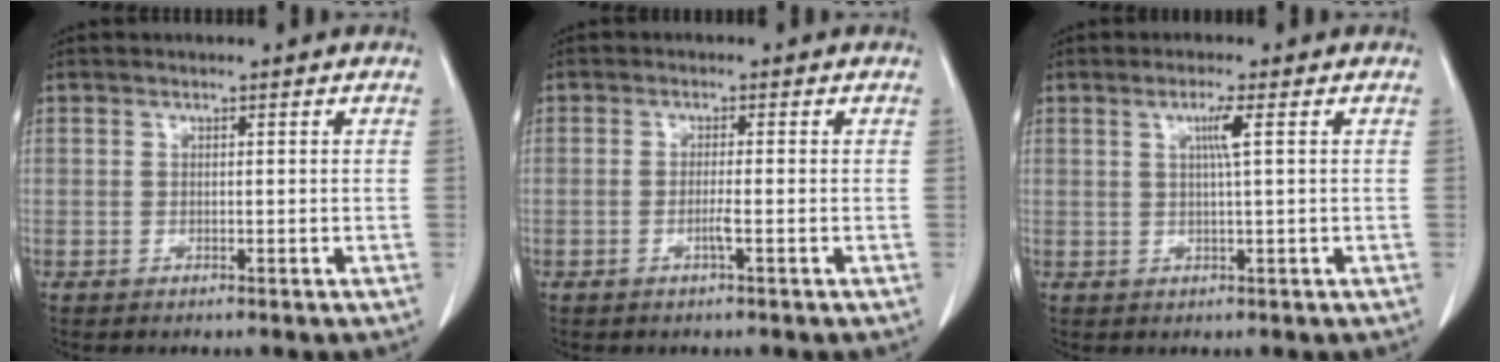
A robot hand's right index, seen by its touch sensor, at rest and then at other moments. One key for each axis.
{"total": 1.7, "fx": -0.6, "fy": -0.2, "fz": 1.6, "tx": -0.034, "ty": -0.003, "tz": -0.013}
{"total": 2.8, "fx": 0.8, "fy": -0.5, "fz": 2.6, "tx": -0.051, "ty": 0.000, "tz": 0.015}